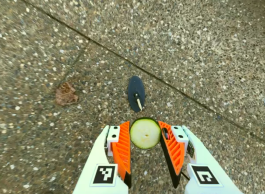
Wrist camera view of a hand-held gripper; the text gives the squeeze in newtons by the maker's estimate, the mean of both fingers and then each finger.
{"total": 7.1, "left": 6.9, "right": 7.4}